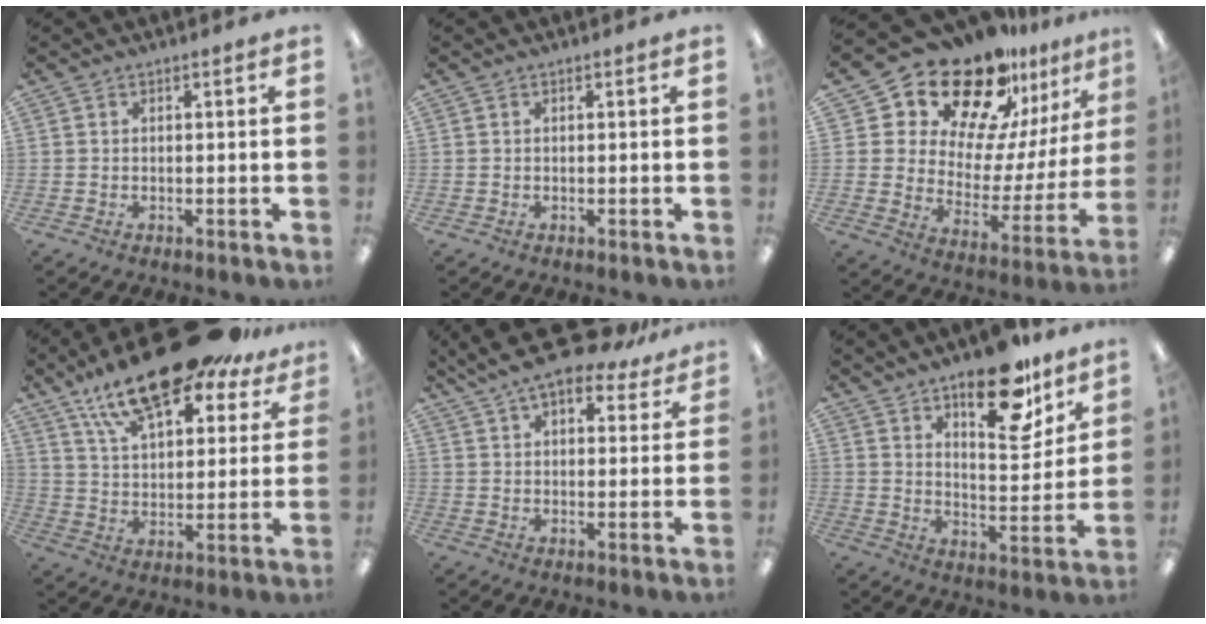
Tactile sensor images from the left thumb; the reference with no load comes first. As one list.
[{"total": 0.0}, {"total": 22.2, "force": [18.5, 8.9, 8.6], "torque": [-0.156, -0.137, 0.329]}, {"total": 20.4, "force": [14.7, 7.4, 12.0], "torque": [-0.210, -0.075, 0.255]}, {"total": 12.9, "force": [10.0, 4.2, 7.0], "torque": [-0.114, -0.051, 0.175]}, {"total": 17.3, "force": [12.1, 7.0, 10.3], "torque": [-0.133, -0.073, 0.198]}]